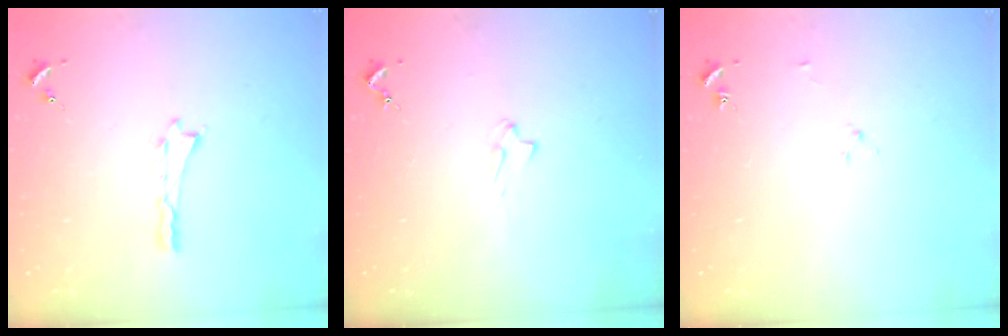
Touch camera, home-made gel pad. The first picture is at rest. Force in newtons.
{"total": 2.1, "press": 2.1, "slide": 0.3}
{"total": 1.9, "press": 1.9, "slide": 0.3}